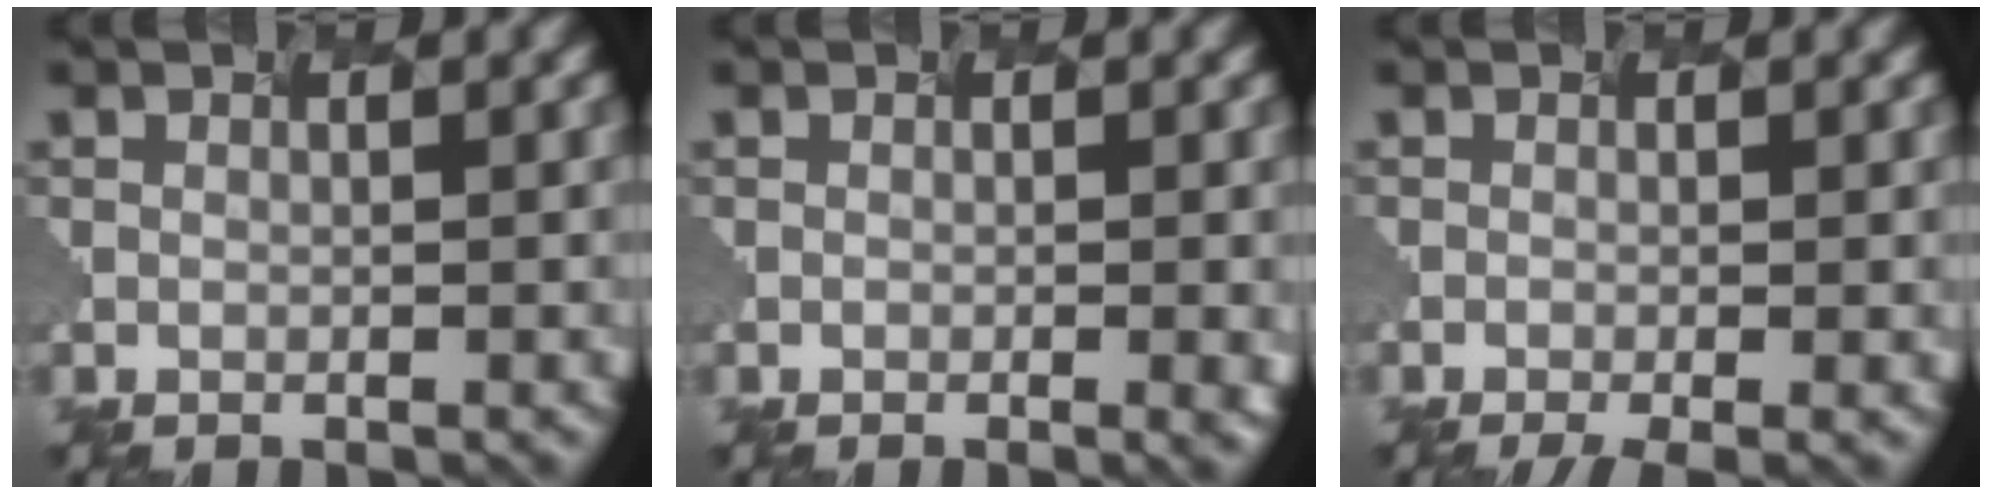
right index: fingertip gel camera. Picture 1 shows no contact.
{"total": 1.5, "force": [-0.4, 0.2, 1.4], "torque": [-0.010, 0.000, 0.002]}
{"total": 2.4, "force": [-1.4, 0.3, 2.0], "torque": [-0.023, -0.003, -0.012]}